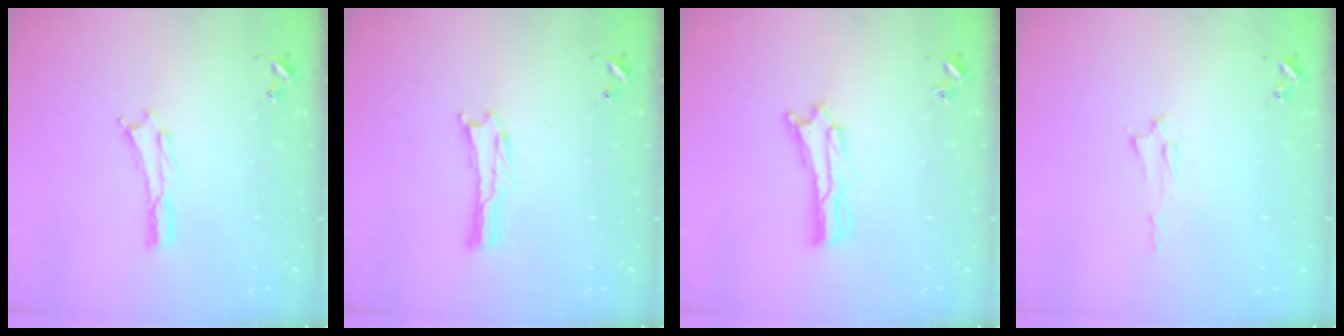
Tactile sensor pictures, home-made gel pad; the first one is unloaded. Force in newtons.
{"total": 0.0}
{"total": 2.5, "press": 2.5, "slide": 0.1}
{"total": 1.3, "press": 1.3, "slide": 0.2}